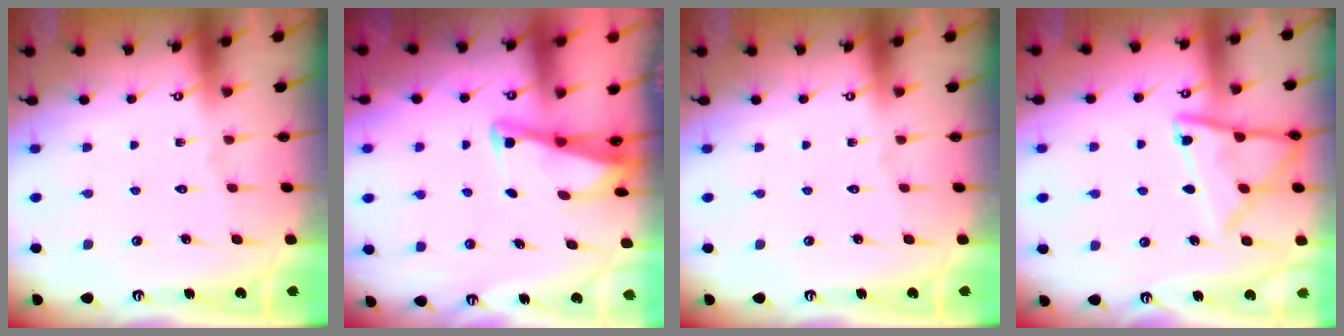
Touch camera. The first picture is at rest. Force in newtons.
{"total": 2.8, "press": 2.8, "slide": 0.3}
{"total": 0.0}
{"total": 13.3, "press": 13.2, "slide": 1.2}